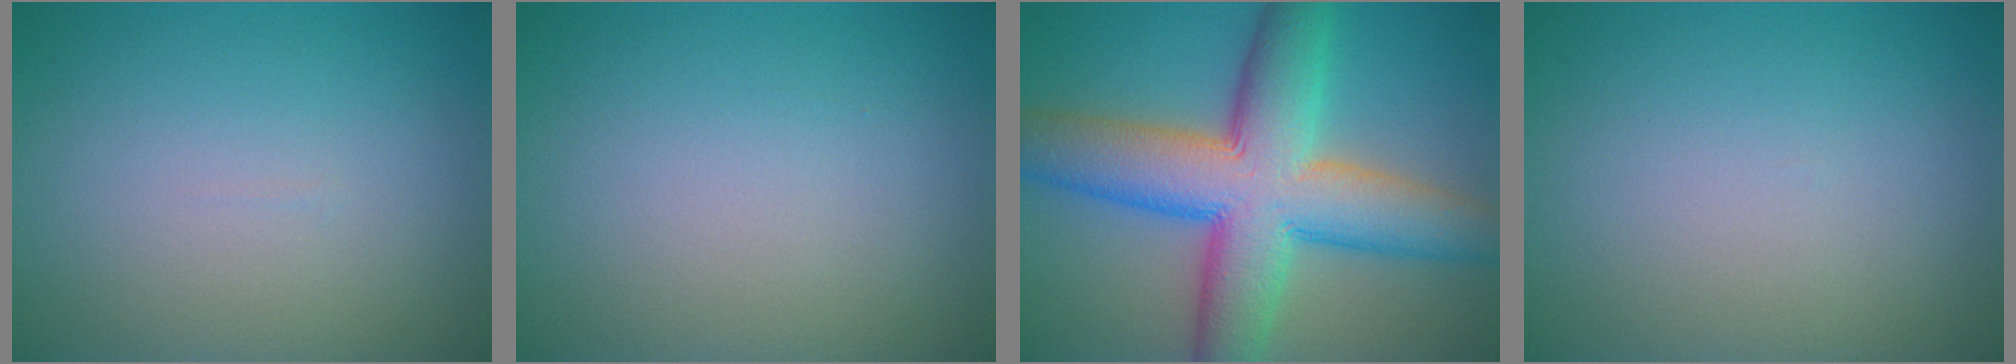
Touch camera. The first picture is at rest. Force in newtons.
{"total": 0.0}
{"total": 12.2, "press": 12.2, "slide": 0.5}
{"total": 0.0}